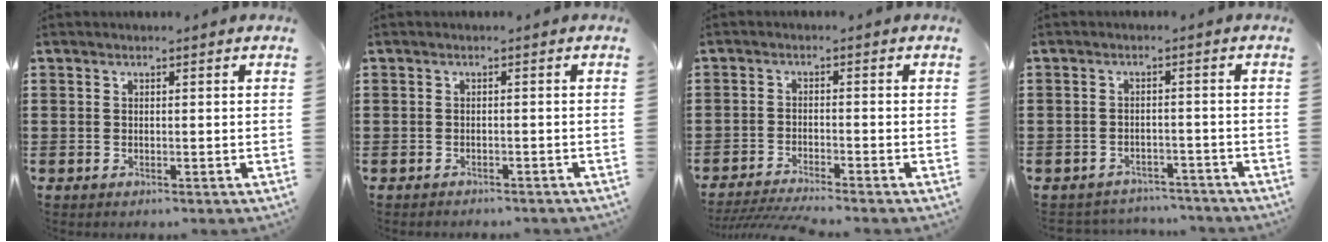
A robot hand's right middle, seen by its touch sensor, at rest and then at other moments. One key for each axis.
{"total": 0.8, "fx": -0.8, "fy": 0.1, "fz": 0.0, "tx": -0.003, "ty": 0.001, "tz": -0.018}
{"total": 3.2, "fx": -3.0, "fy": -0.3, "fz": 1.0, "tx": -0.026, "ty": -0.009, "tz": -0.062}
{"total": 2.7, "fx": -2.7, "fy": 0.4, "fz": -0.1, "tx": -0.008, "ty": -0.003, "tz": -0.058}